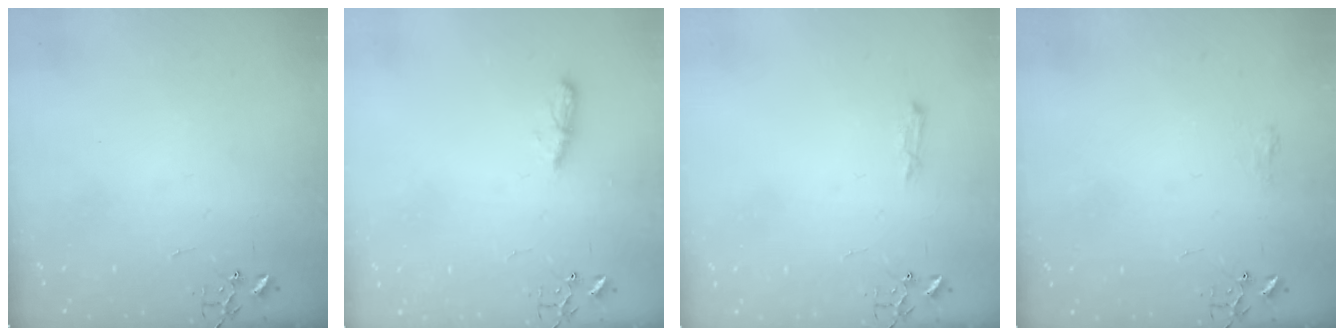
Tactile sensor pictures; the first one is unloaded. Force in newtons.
{"total": 5.1, "press": 5.1, "slide": 0.5}
{"total": 4.0, "press": 4.0, "slide": 0.6}
{"total": 6.5, "press": 6.5, "slide": 0.6}